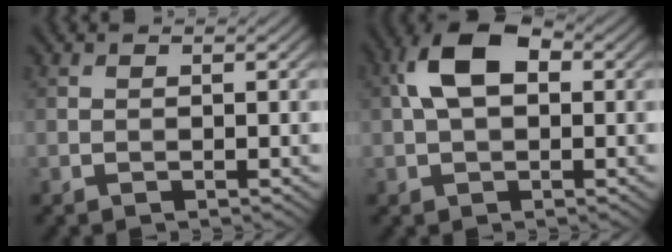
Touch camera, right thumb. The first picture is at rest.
{"total": 7.8, "force": [1.4, 4.6, 6.1], "torque": [-0.128, 0.014, 0.015]}